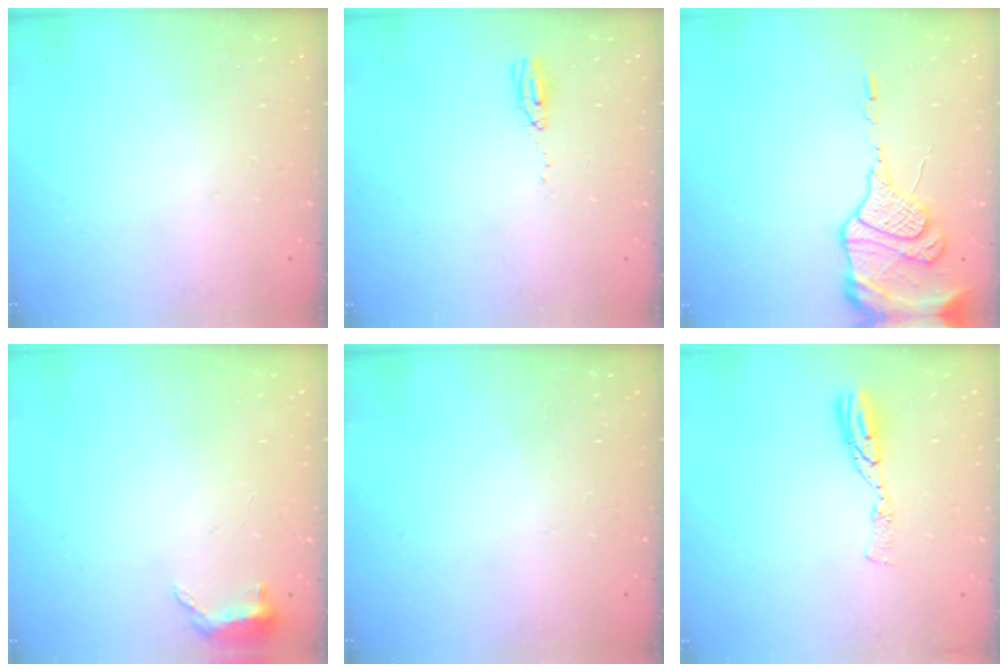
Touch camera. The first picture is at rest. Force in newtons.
{"total": 3.6, "press": 3.3, "slide": 1.5}
{"total": 15.6, "press": 15.1, "slide": 3.7}
{"total": 5.7, "press": 5.6, "slide": 1.4}
{"total": 0.0}
{"total": 7.8, "press": 7.8, "slide": 0.8}